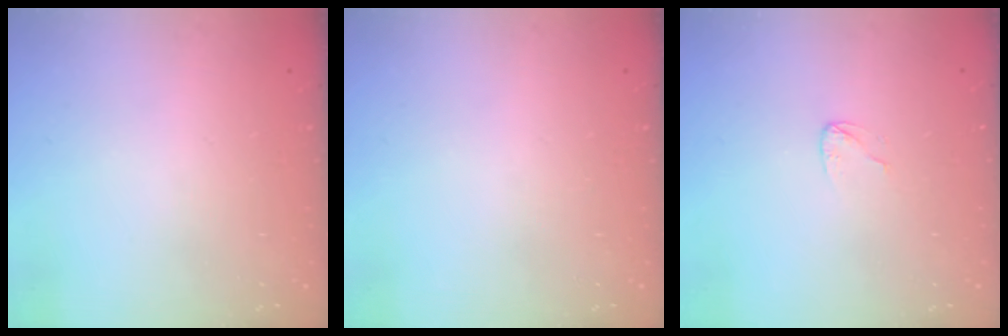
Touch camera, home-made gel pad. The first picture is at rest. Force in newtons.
{"total": 0.0}
{"total": 3.6, "press": 3.6, "slide": 0.2}